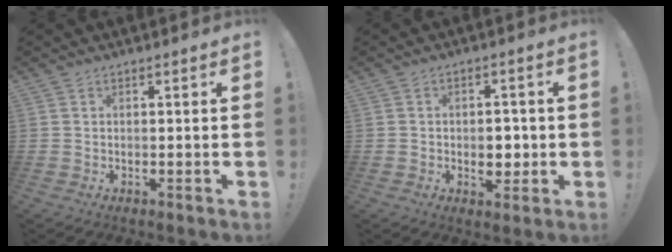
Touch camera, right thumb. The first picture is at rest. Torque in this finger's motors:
{"motor_torque": [0.42, 0.60, 0.25, 0.00, 0.02]}